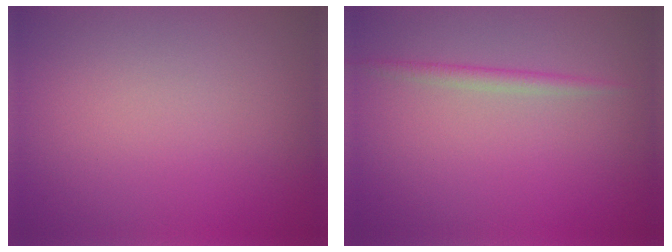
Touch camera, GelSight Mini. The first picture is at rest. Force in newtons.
{"total": 1.2, "press": 1.2, "slide": 0.1}